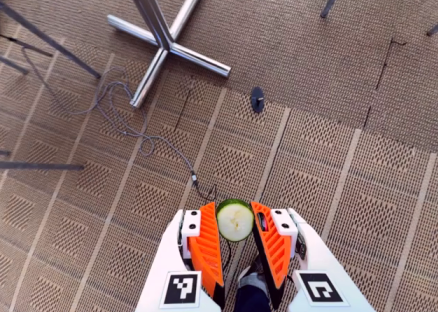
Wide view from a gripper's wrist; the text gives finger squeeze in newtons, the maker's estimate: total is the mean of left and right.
{"total": 6.8, "left": 6.1, "right": 7.5}